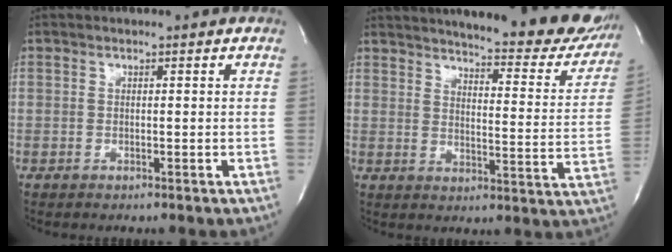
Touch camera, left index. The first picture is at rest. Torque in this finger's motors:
{"motor_torque": [0.28, -0.42, 0.69, 0.06]}